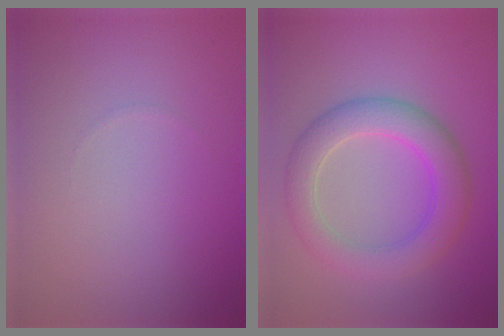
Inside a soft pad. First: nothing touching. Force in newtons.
{"total": 4.8, "press": 4.8, "slide": 0.3}